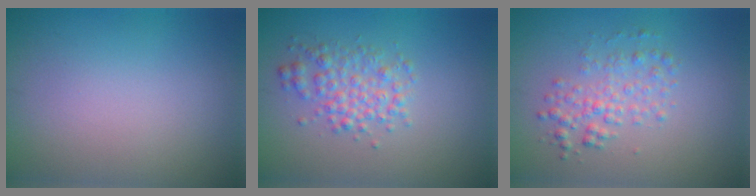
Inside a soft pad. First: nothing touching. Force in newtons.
{"total": 2.8, "press": 2.8, "slide": 0.0}
{"total": 2.5, "press": 2.5, "slide": 0.0}